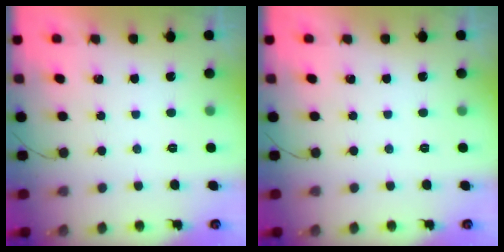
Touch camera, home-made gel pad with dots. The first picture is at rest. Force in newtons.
{"total": 0.0}